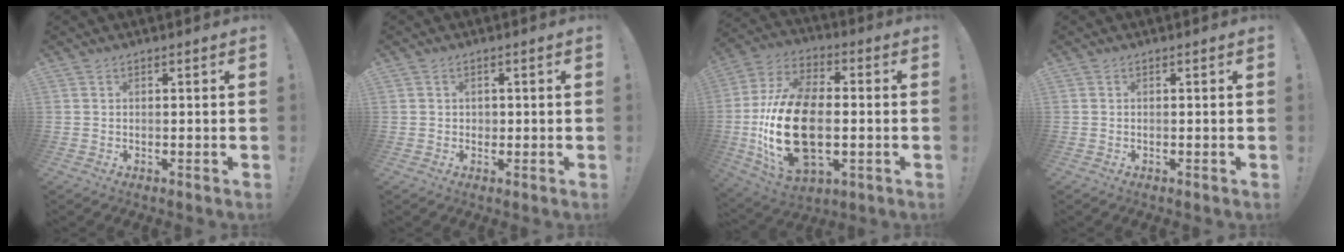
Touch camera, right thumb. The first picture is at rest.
{"total": 1.3, "force": [0.2, 1.3, 0.3], "torque": [-0.003, 0.000, 0.002]}
{"total": 24.7, "force": [-3.4, 14.9, 19.4], "torque": [-0.375, 0.015, -0.044]}
{"total": 0.0}